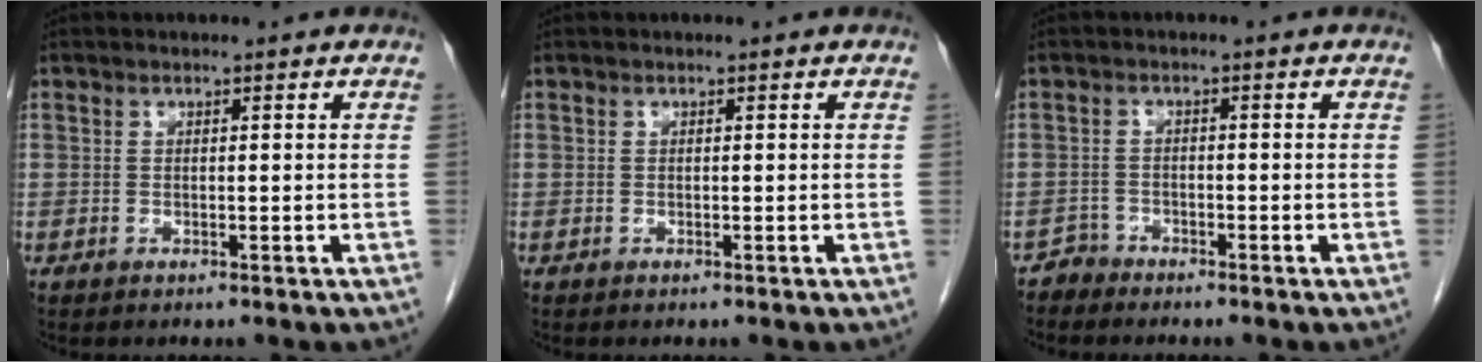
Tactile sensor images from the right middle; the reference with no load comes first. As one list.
[{"total": 0.0}, {"total": 1.8, "force": [-1.6, 0.5, -0.7], "torque": [0.017, -0.001, -0.032]}]